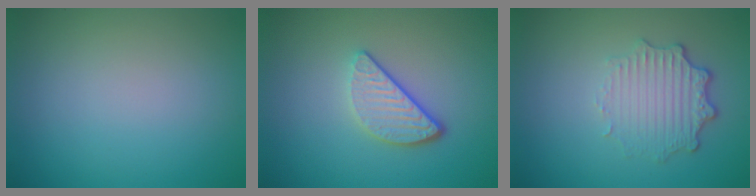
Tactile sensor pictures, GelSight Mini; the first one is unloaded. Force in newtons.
{"total": 3.3, "press": 2.6, "slide": 2.0}
{"total": 3.6, "press": 2.8, "slide": 2.2}